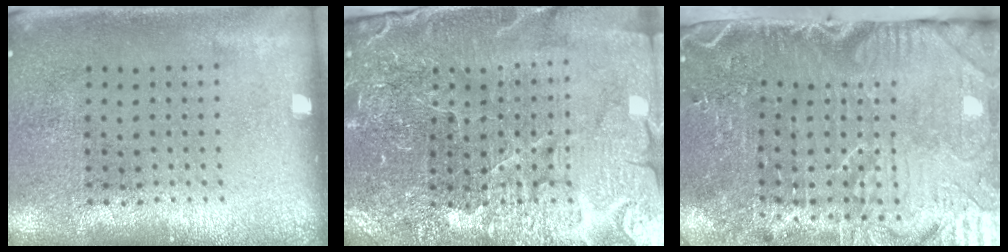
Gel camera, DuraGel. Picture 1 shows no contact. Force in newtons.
{"total": 4.3, "press": 4.2, "slide": 1.0}
{"total": 5.3, "press": 4.3, "slide": 3.0}